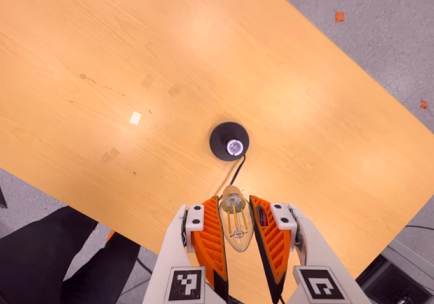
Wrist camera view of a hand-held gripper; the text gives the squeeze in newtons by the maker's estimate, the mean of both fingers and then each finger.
{"total": 10.6, "left": 10.2, "right": 10.9}